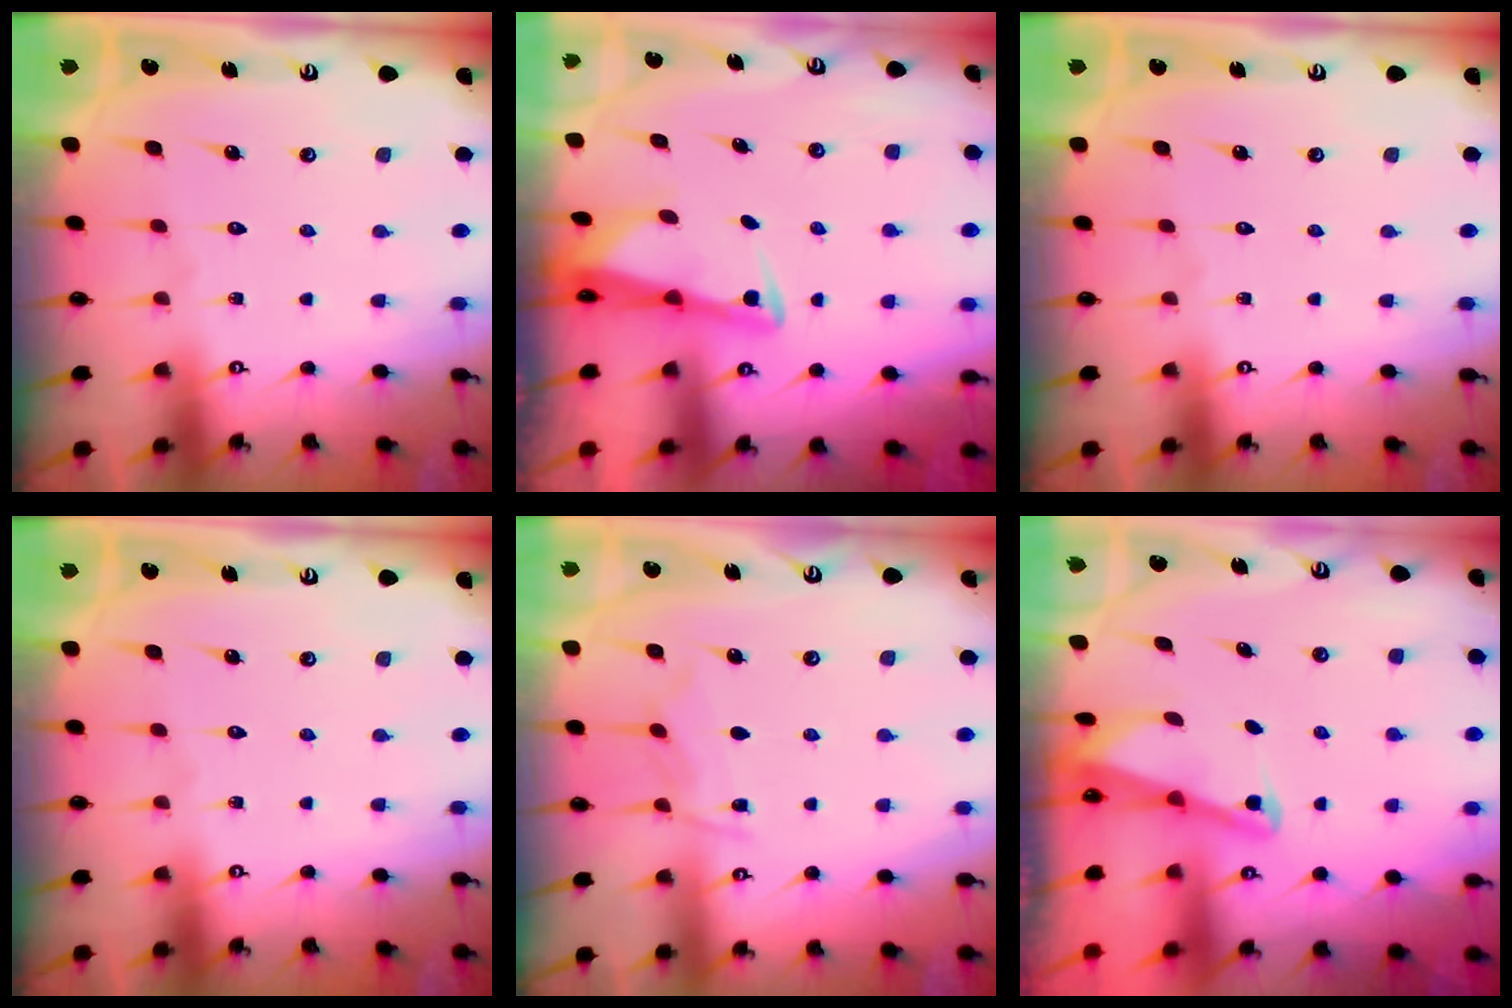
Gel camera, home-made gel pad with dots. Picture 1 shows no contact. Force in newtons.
{"total": 2.7, "press": 2.7, "slide": 0.5}
{"total": 0.0}
{"total": 0.0}
{"total": 6.6, "press": 6.6, "slide": 0.7}
{"total": 2.0, "press": 2.0, "slide": 0.4}